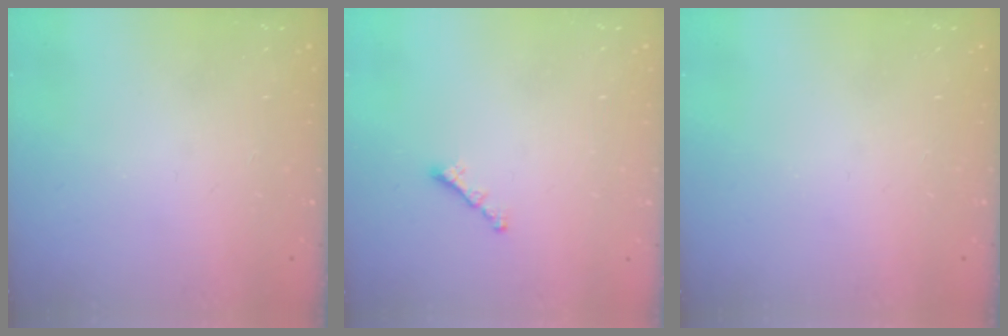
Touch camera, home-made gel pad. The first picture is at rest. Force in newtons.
{"total": 1.6, "press": 1.5, "slide": 0.5}
{"total": 0.0}